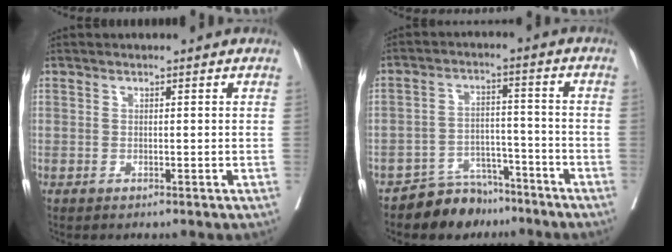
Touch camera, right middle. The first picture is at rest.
{"total": 6.8, "force": [-5.9, 3.3, 0.5], "torque": [-0.001, 0.017, -0.098]}